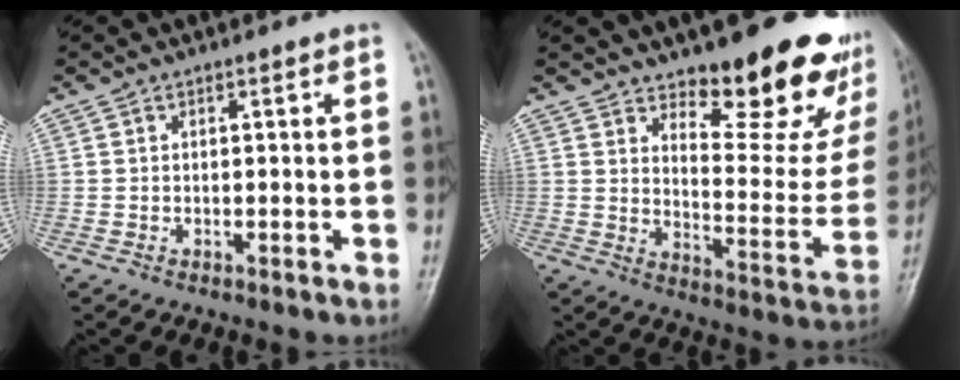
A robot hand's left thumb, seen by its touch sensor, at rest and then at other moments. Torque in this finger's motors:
{"motor_torque": [0.35, 0.22, -0.12, -0.58, 0.12]}